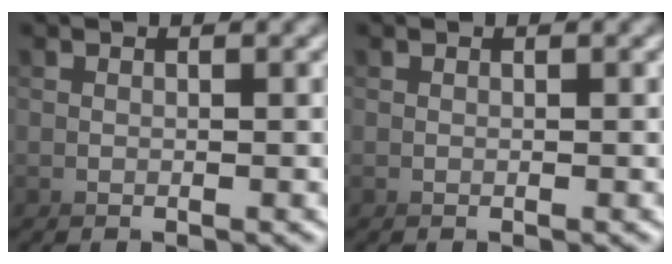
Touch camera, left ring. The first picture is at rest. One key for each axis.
{"total": 0.0}